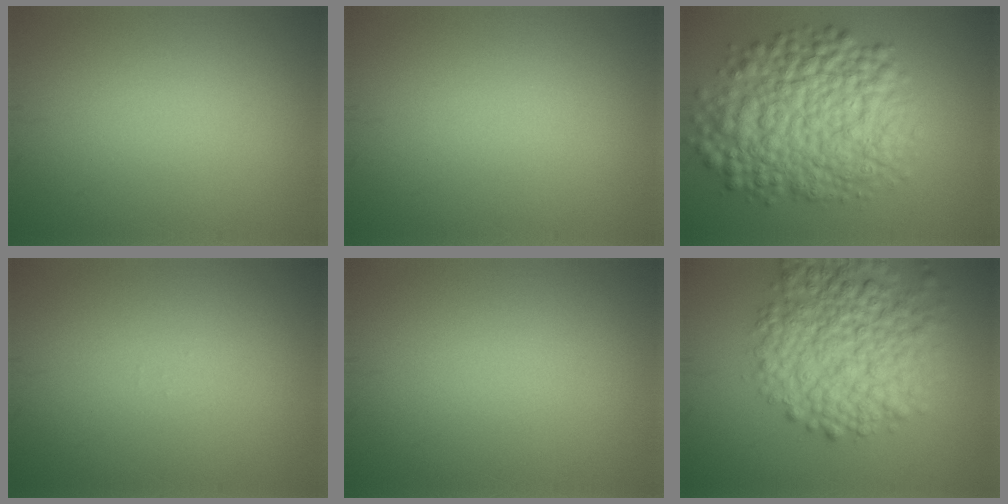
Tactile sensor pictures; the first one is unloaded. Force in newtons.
{"total": 0.0}
{"total": 10.8, "press": 10.8, "slide": 0.3}
{"total": 0.0}
{"total": 0.0}
{"total": 9.0, "press": 9.0, "slide": 0.3}